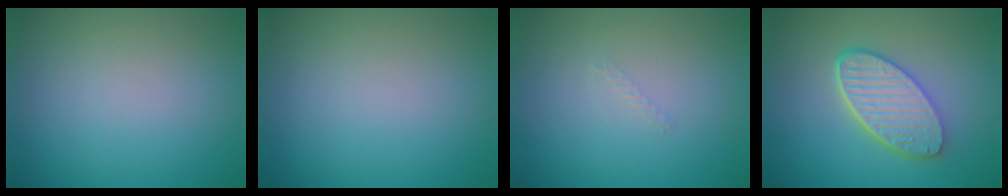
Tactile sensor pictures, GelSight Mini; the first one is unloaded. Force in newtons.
{"total": 0.0}
{"total": 0.6, "press": 0.6, "slide": 0.1}
{"total": 5.7, "press": 4.4, "slide": 3.6}